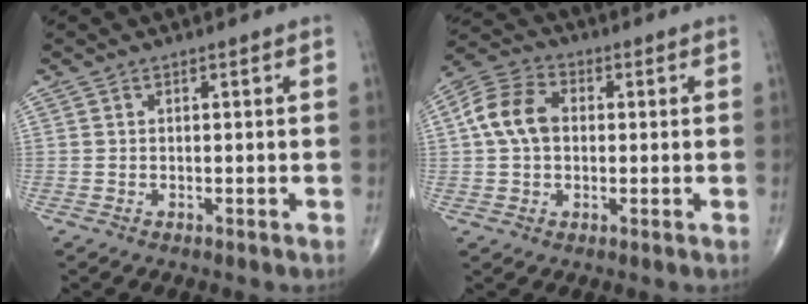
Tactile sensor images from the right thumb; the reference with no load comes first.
{"total": 9.5, "force": [0.9, 6.7, 6.6], "torque": [-0.129, 0.024, 0.008]}